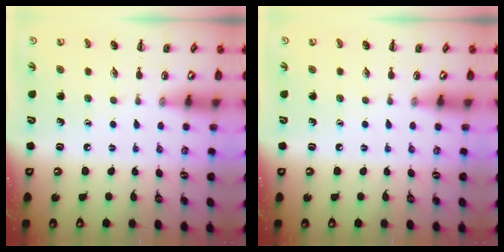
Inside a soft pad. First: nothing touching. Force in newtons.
{"total": 0.0}